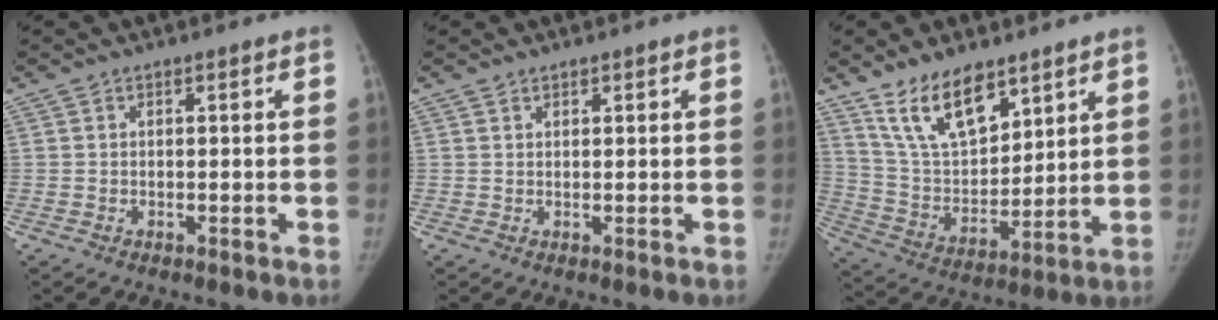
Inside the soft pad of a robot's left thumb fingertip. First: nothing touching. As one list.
[{"total": 1.0, "force": [0.8, 0.5, 0.1], "torque": [0.008, -0.005, 0.010]}, {"total": 14.8, "force": [10.0, 7.0, 8.3], "torque": [-0.113, -0.059, 0.199]}]